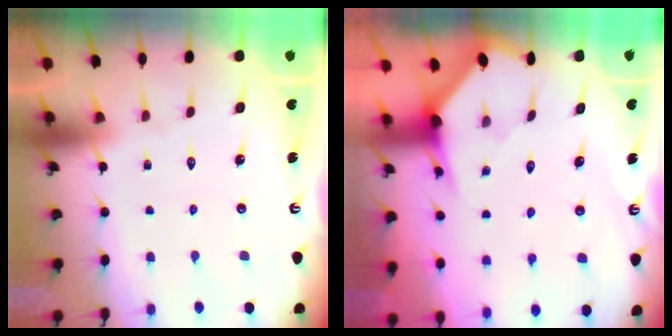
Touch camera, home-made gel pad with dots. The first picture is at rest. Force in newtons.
{"total": 3.3, "press": 3.3, "slide": 0.3}